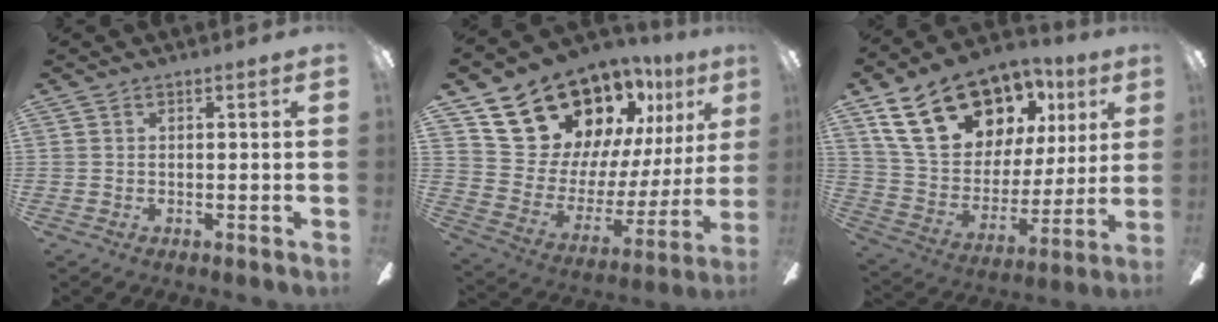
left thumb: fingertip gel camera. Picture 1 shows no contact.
{"total": 22.8, "force": [17.2, 12.2, 8.6], "torque": [-0.138, -0.114, 0.331]}
{"total": 22.7, "force": [13.3, 14.6, 11.3], "torque": [-0.187, -0.061, 0.253]}